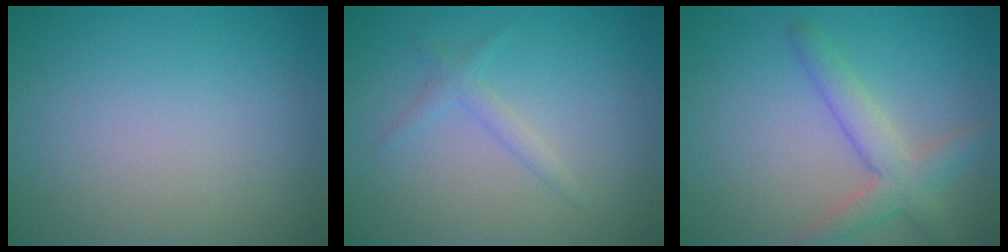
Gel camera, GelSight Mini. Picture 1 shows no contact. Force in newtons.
{"total": 1.3, "press": 1.3, "slide": 0.0}
{"total": 3.6, "press": 3.6, "slide": 0.1}